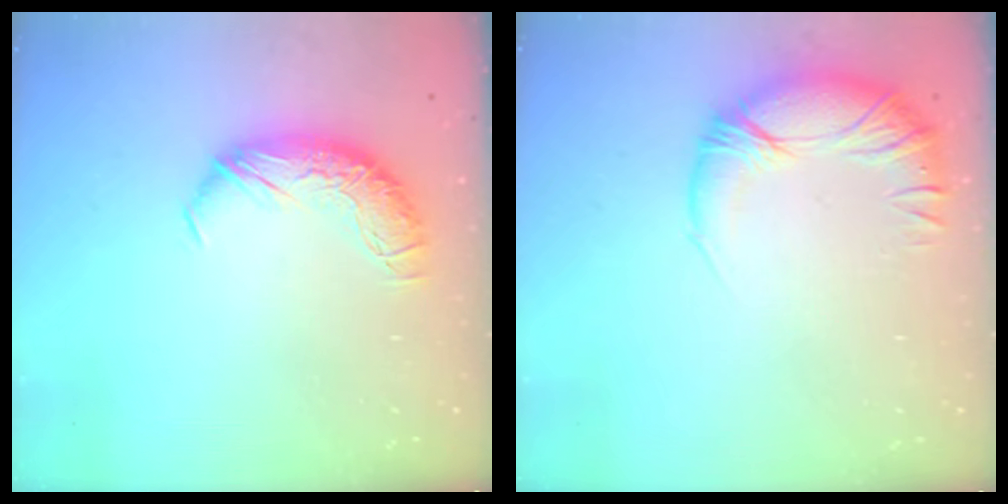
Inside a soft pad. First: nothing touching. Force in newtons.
{"total": 3.3, "press": 2.0, "slide": 2.6}